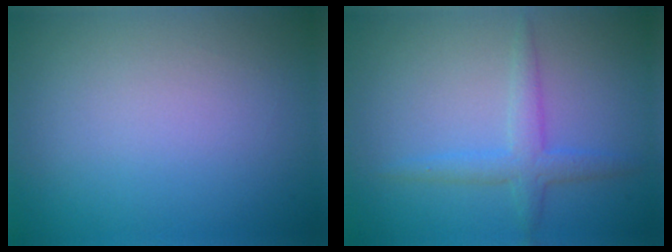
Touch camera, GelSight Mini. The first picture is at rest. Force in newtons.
{"total": 2.5, "press": 2.5, "slide": 0.1}